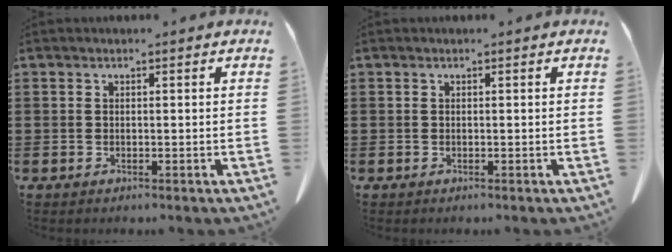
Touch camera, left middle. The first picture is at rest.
{"total": 0.0}